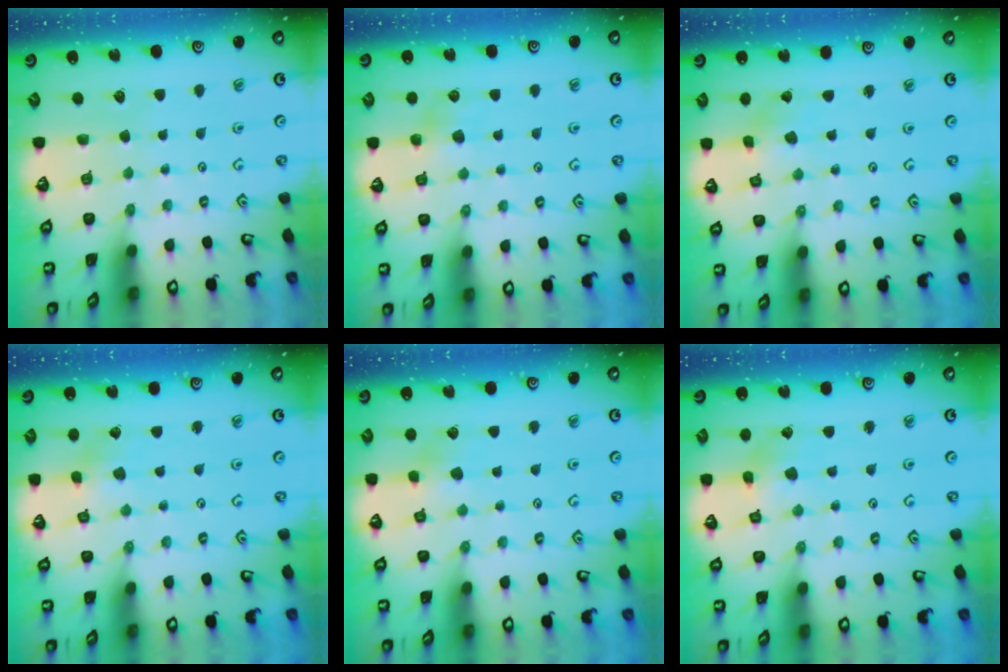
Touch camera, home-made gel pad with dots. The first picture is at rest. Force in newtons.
{"total": 4.4, "press": 4.3, "slide": 0.5}
{"total": 1.1, "press": 1.0, "slide": 0.1}
{"total": 2.2, "press": 2.2, "slide": 0.2}
{"total": 5.8, "press": 5.7, "slide": 0.7}
{"total": 2.3, "press": 2.3, "slide": 0.2}